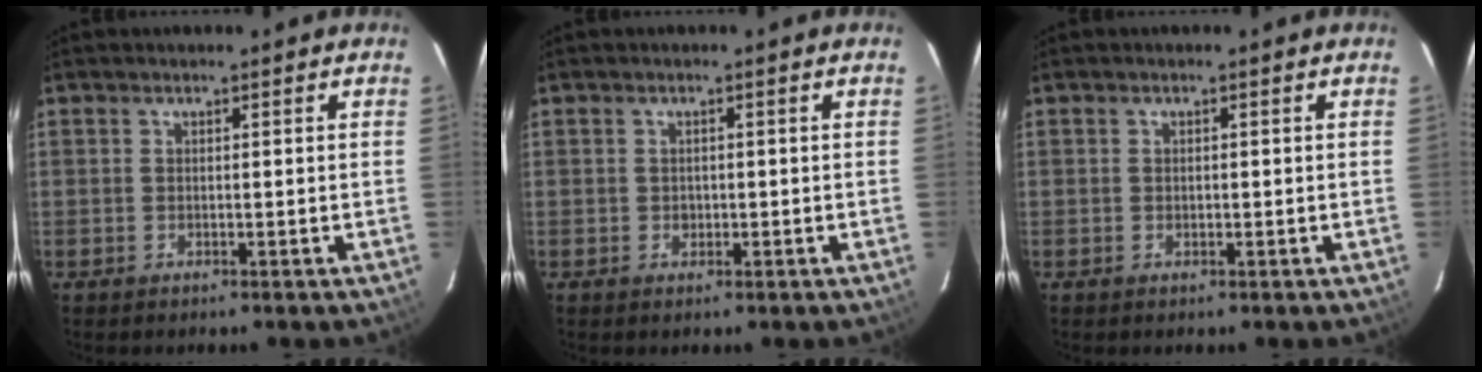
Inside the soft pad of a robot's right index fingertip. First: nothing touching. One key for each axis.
{"total": 1.2, "fx": -0.2, "fy": 1.1, "fz": 0.3, "tx": -0.002, "ty": 0.002, "tz": 0.000}
{"total": 0.5, "fx": 0.0, "fy": 0.4, "fz": 0.2, "tx": -0.003, "ty": 0.000, "tz": 0.000}